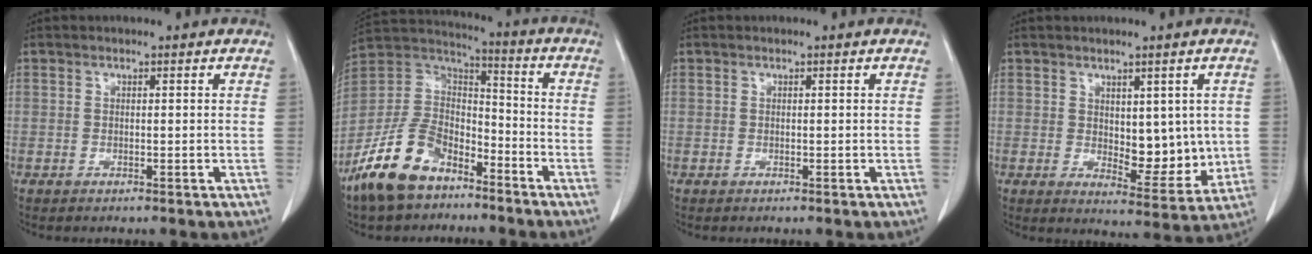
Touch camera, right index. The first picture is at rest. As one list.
[{"total": 14.5, "force": [-9.5, 7.6, 7.8], "torque": [-0.174, 0.013, -0.189]}, {"total": 0.0}, {"total": 7.8, "force": [0.6, 3.8, 6.7], "torque": [-0.080, -0.010, 0.023]}]